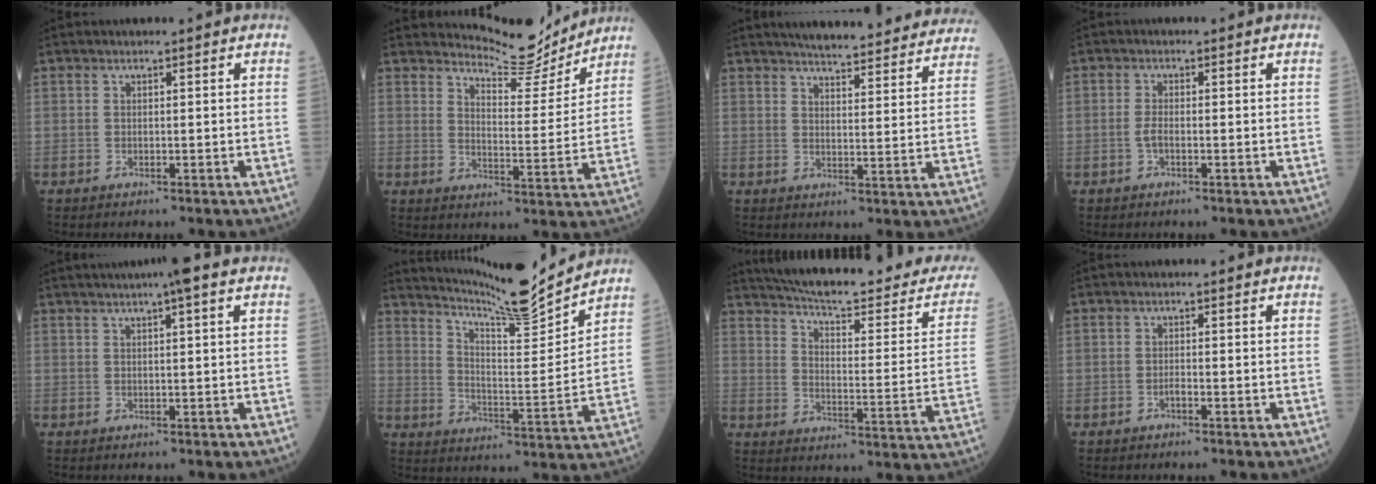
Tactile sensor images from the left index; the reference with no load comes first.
{"total": 8.8, "force": [8.8, 0.6, 0.0], "torque": [-0.010, -0.025, 0.127]}
{"total": 22.6, "force": [21.0, 3.4, 7.6], "torque": [-0.092, -0.029, 0.246]}
{"total": 1.5, "force": [-0.7, 0.4, 1.3], "torque": [-0.029, 0.002, -0.015]}
{"total": 5.0, "force": [3.4, -0.1, 3.7], "torque": [-0.056, 0.023, 0.052]}
{"total": 14.0, "force": [13.5, -1.4, 3.5], "torque": [-0.066, -0.030, 0.211]}
{"total": 26.8, "force": [24.1, 3.5, 11.1], "torque": [-0.162, -0.072, 0.302]}
{"total": 0.7, "force": [-0.5, 0.0, 0.5], "torque": [-0.010, 0.000, -0.010]}